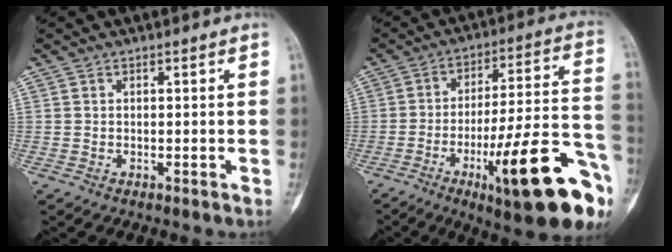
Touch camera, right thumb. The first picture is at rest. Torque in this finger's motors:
{"motor_torque": [0.58, 0.70, 1.38, -1.38, 0.21]}